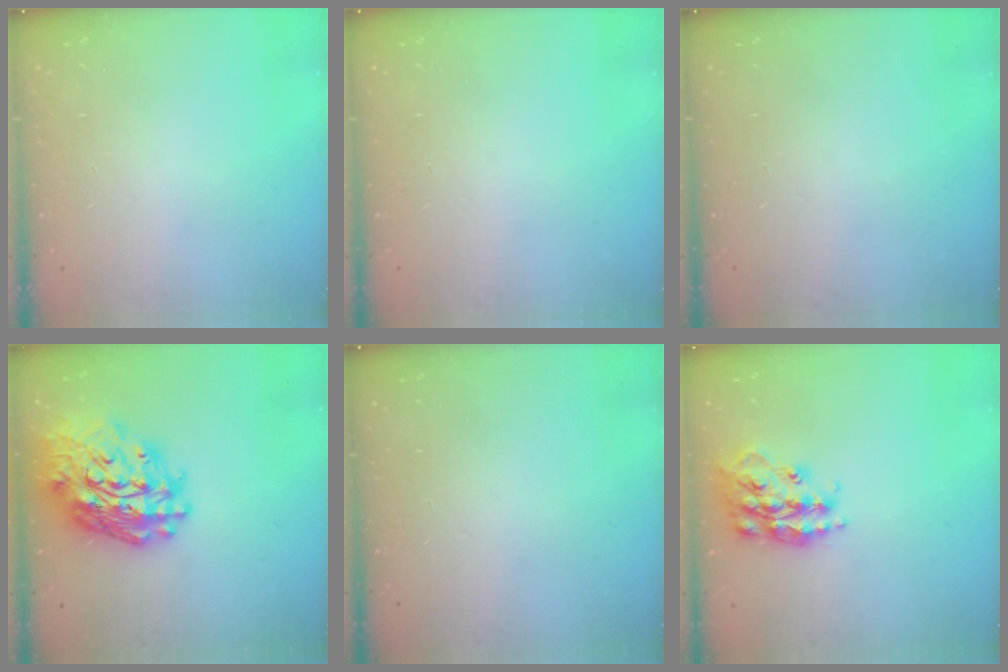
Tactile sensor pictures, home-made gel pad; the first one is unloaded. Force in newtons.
{"total": 0.0}
{"total": 0.0}
{"total": 24.3, "press": 24.2, "slide": 2.6}
{"total": 0.0}
{"total": 18.2, "press": 18.2, "slide": 1.2}